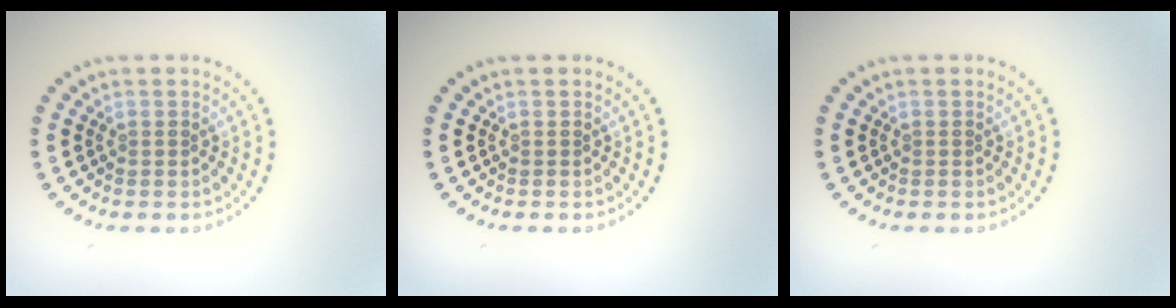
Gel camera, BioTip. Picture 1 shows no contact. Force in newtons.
{"total": 0.0}
{"total": 0.0}